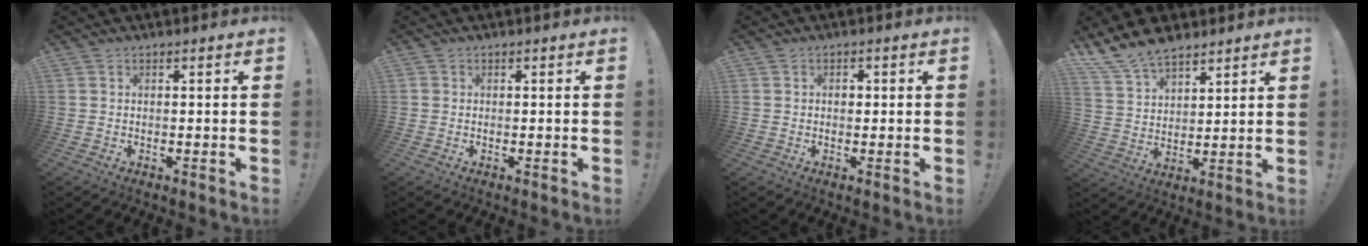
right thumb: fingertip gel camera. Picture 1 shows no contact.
{"total": 0.6, "force": [0.0, 0.6, 0.1], "torque": [-0.001, 0.001, 0.001]}
{"total": 1.5, "force": [-0.2, 1.2, 0.9], "torque": [-0.011, 0.002, -0.007]}
{"total": 11.7, "force": [9.5, 5.5, 3.9], "torque": [-0.091, -0.060, 0.186]}